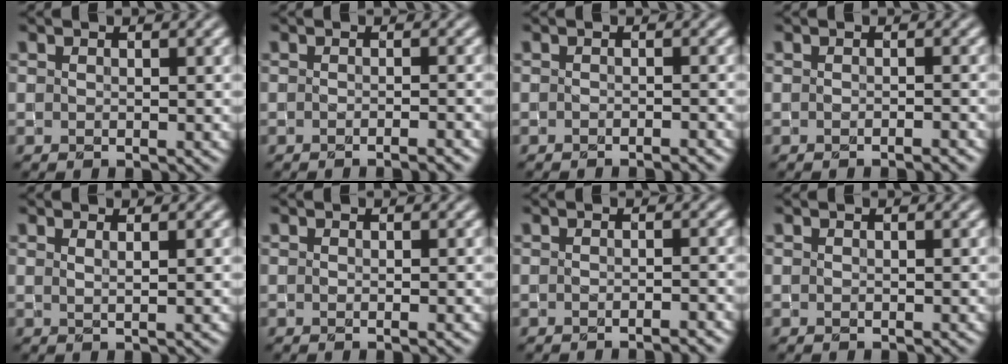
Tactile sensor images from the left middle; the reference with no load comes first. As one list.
[{"total": 1.9, "force": [-1.2, 0.4, 1.4], "torque": [-0.010, -0.001, -0.024]}, {"total": 1.5, "force": [-1.3, 0.2, 0.7], "torque": [-0.003, -0.003, -0.021]}, {"total": 1.3, "force": [-0.8, 0.3, 0.9], "torque": [-0.006, -0.005, -0.019]}, {"total": 1.3, "force": [0.6, 0.4, 1.0], "torque": [-0.008, 0.001, 0.006]}, {"total": 0.8, "force": [-0.1, 0.2, 0.7], "torque": [-0.009, -0.004, -0.003]}, {"total": 1.7, "force": [-1.2, 0.4, 1.1], "torque": [-0.005, -0.002, -0.022]}, {"total": 0.0}]